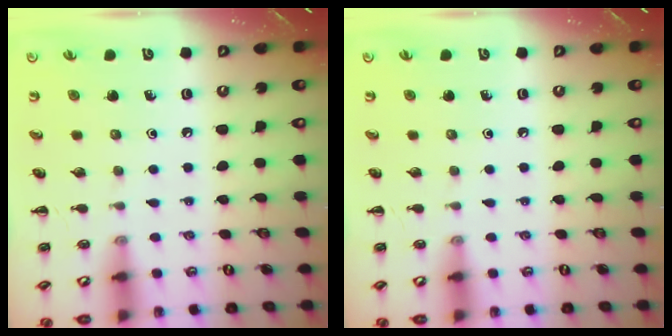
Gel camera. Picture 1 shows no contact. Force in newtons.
{"total": 0.0}